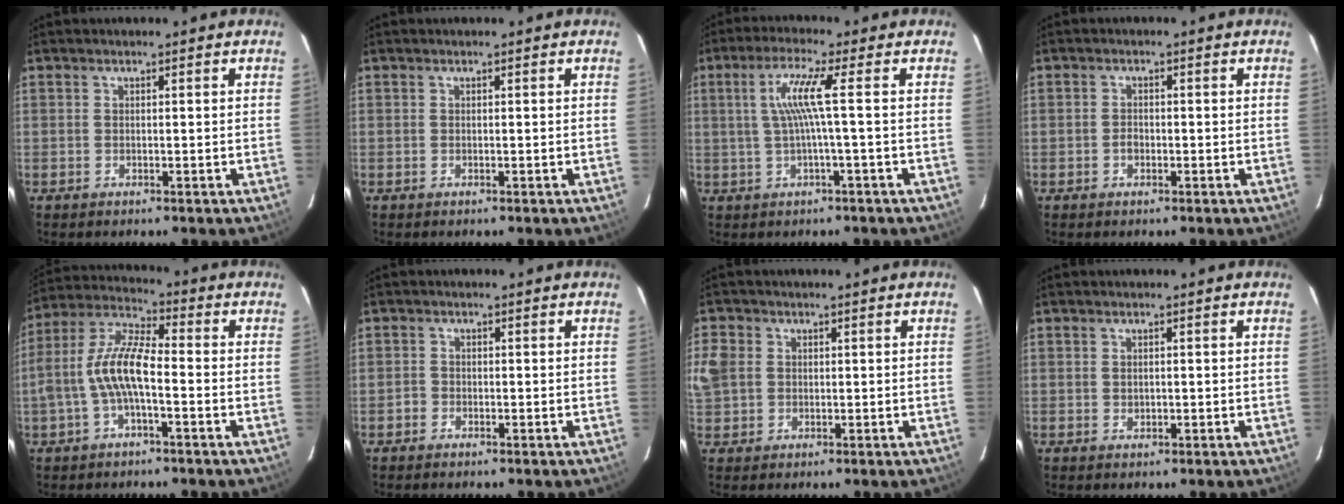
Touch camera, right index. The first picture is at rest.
{"total": 0.0}
{"total": 5.9, "force": [0.2, -1.2, 5.8], "torque": [-0.115, 0.001, 0.010]}
{"total": 1.5, "force": [-0.6, 1.2, 0.7], "torque": [-0.011, 0.004, -0.009]}
{"total": 10.2, "force": [-2.4, 3.1, 9.5], "torque": [-0.206, 0.013, -0.045]}
{"total": 1.5, "force": [-0.9, 1.1, 0.0], "torque": [0.000, 0.006, -0.018]}
{"total": 7.4, "force": [0.5, 6.6, 3.3], "torque": [-0.089, 0.013, 0.011]}
{"total": 0.8, "force": [0.1, 0.7, 0.4], "torque": [-0.005, 0.001, 0.003]}